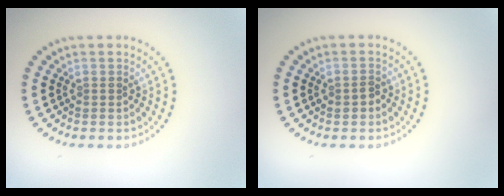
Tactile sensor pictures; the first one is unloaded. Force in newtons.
{"total": 1.2, "press": 1.1, "slide": 0.1}